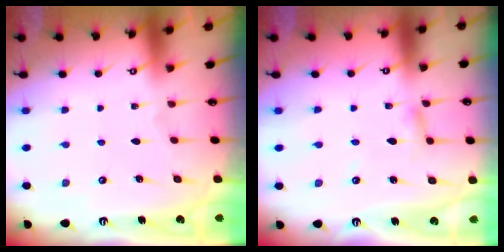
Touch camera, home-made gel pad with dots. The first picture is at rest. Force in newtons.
{"total": 2.8, "press": 2.8, "slide": 0.2}